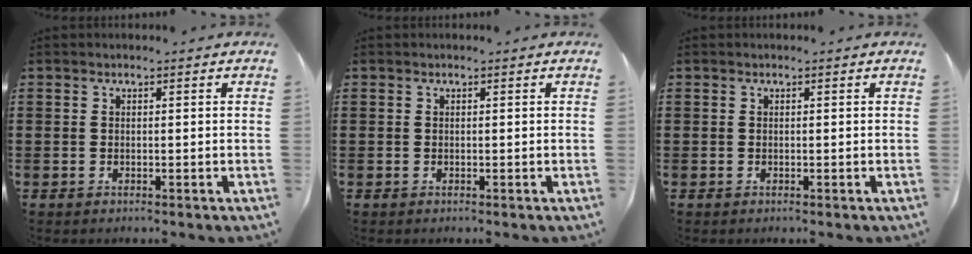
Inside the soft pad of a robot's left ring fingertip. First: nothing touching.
{"total": 0.0}
{"total": 0.0}